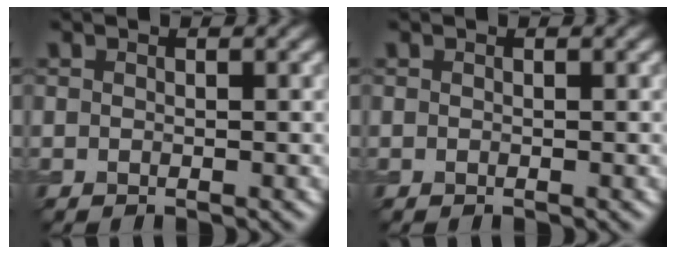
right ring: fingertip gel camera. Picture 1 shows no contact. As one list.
[{"total": 0.0}]